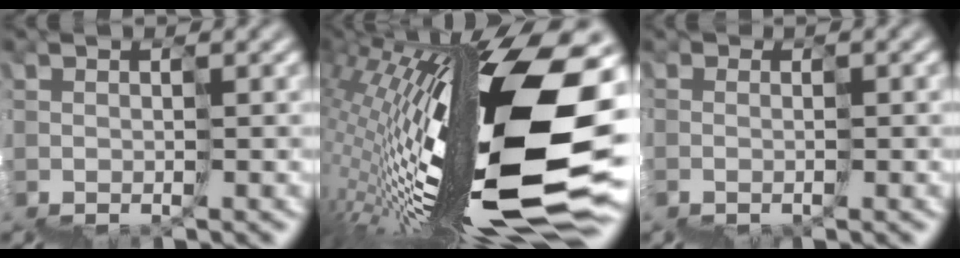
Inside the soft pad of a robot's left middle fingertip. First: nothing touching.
{"total": 14.3, "force": [0.3, 2.3, 14.1], "torque": [-0.238, 0.039, -0.012]}
{"total": 1.3, "force": [-0.8, 0.6, -0.9], "torque": [0.027, 0.019, -0.012]}